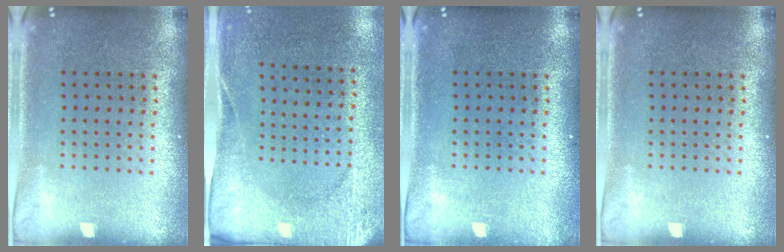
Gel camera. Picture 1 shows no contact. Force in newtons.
{"total": 2.7, "press": 2.1, "slide": 1.6}
{"total": 0.7, "press": 0.7, "slide": 0.0}
{"total": 0.0}